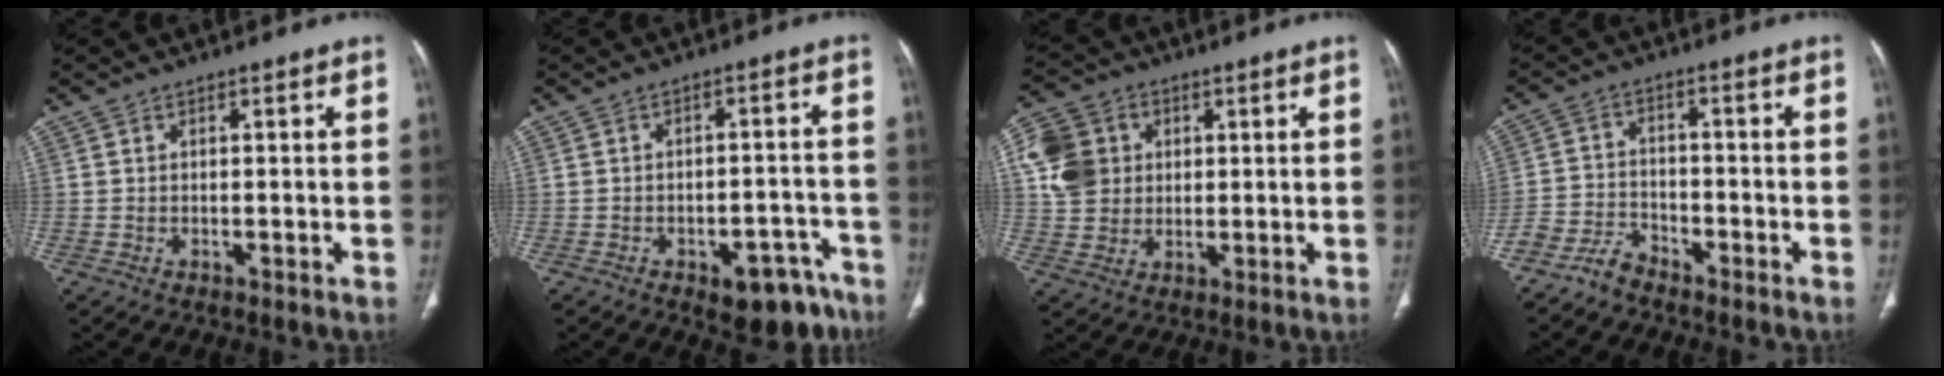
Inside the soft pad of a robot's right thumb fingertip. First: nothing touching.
{"total": 10.2, "force": [-6.5, 5.2, 5.9], "torque": [-0.039, 0.046, -0.080]}
{"total": 11.0, "force": [2.4, 9.5, 5.1], "torque": [-0.085, 0.005, 0.041]}
{"total": 4.7, "force": [-4.3, 1.7, 0.8], "torque": [-0.016, 0.023, -0.087]}